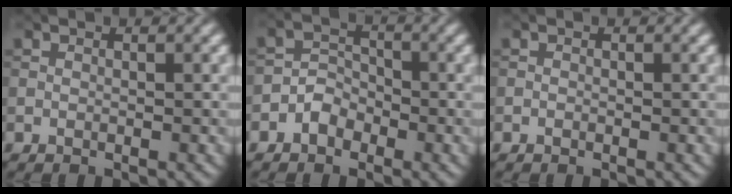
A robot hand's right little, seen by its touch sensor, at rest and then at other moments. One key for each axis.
{"total": 2.2, "fx": -1.3, "fy": 1.6, "fz": 0.7, "tx": -0.009, "ty": 0.011, "tz": -0.027}
{"total": 0.0}